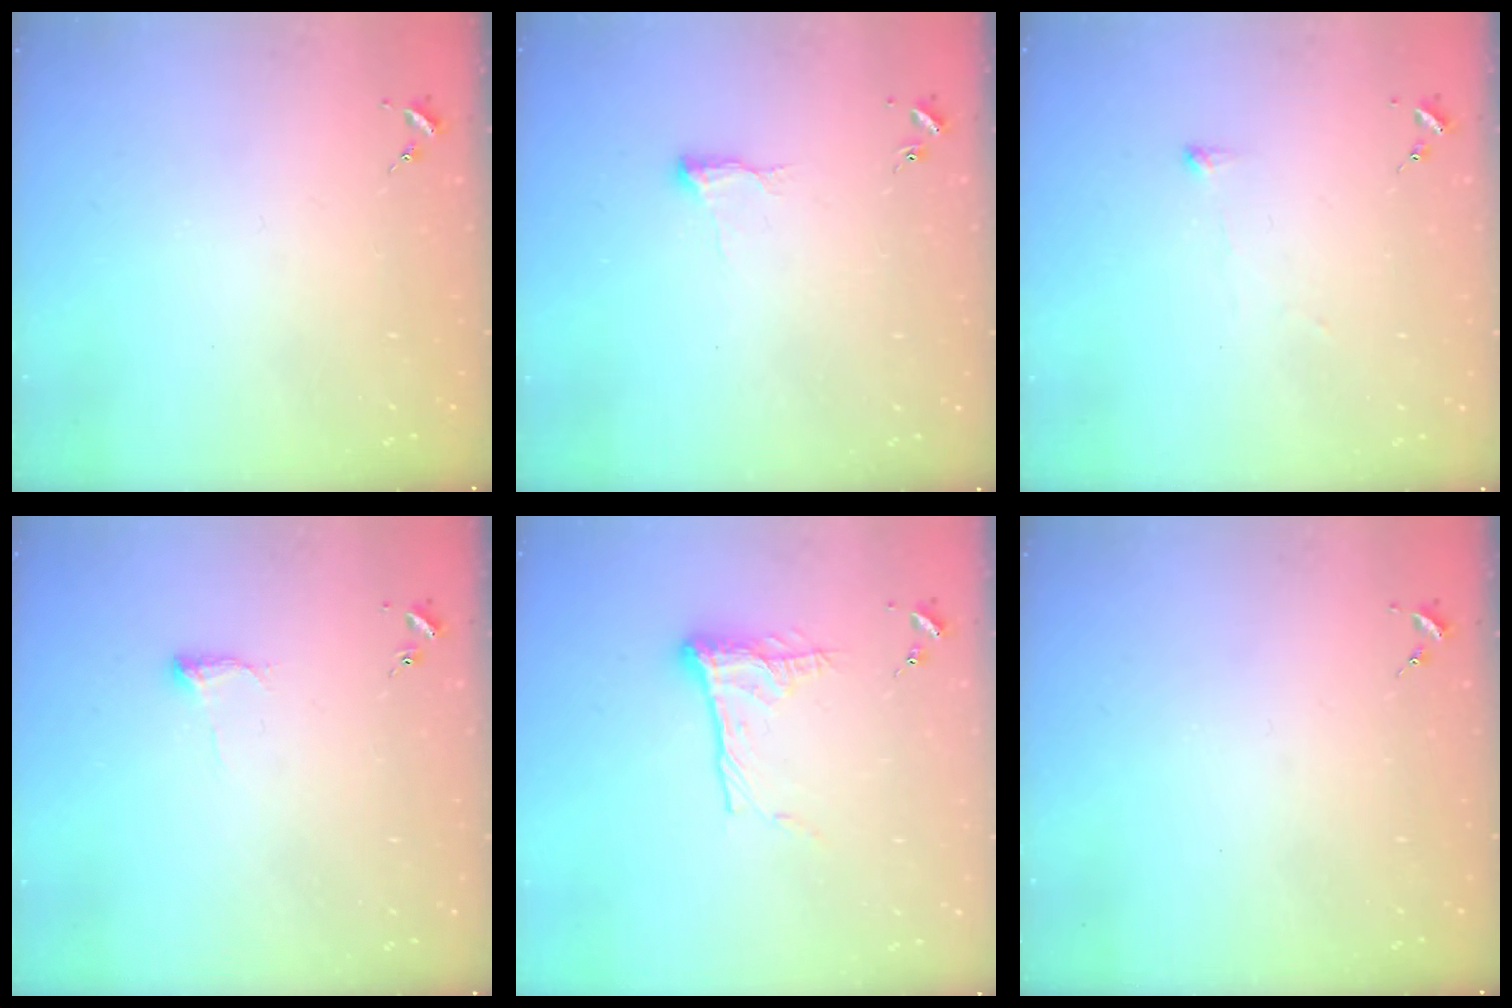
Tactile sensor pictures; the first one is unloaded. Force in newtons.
{"total": 5.1, "press": 5.1, "slide": 0.6}
{"total": 2.8, "press": 2.7, "slide": 0.5}
{"total": 6.2, "press": 6.2, "slide": 0.9}
{"total": 11.7, "press": 11.7, "slide": 0.8}
{"total": 0.0}